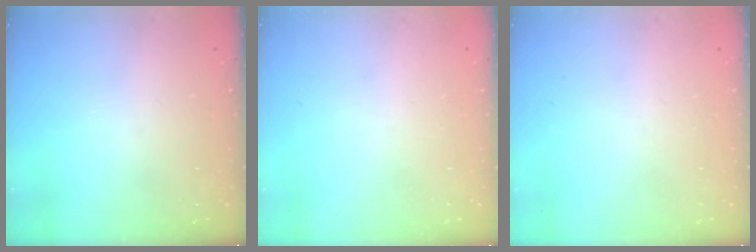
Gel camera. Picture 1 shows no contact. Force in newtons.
{"total": 0.0}
{"total": 0.0}